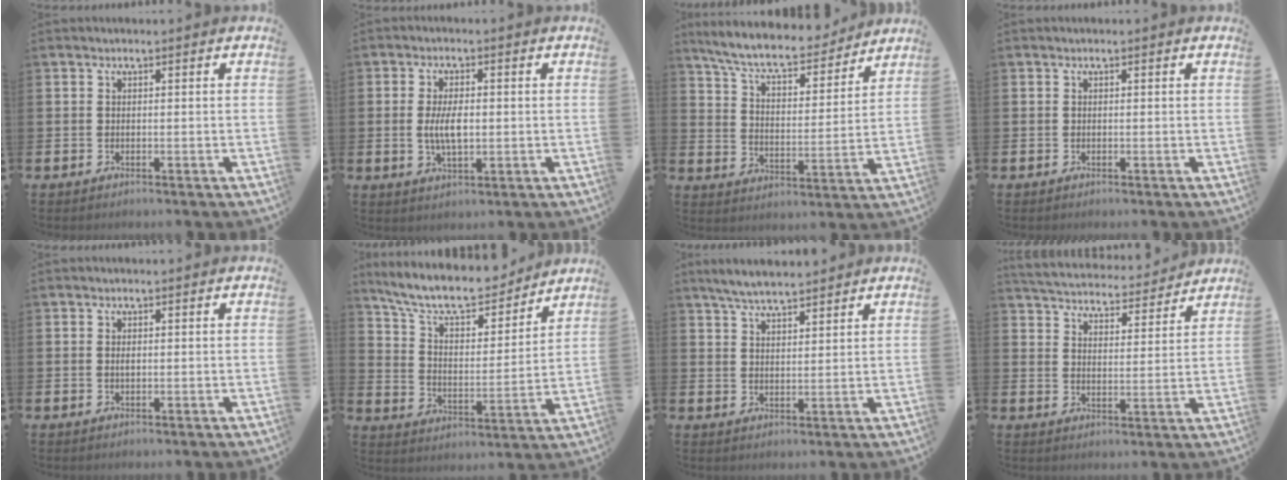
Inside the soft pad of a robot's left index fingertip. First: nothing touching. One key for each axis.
{"total": 4.8, "fx": 0.1, "fy": 2.2, "fz": 4.3, "tx": -0.078, "ty": -0.002, "tz": -0.004}
{"total": 8.5, "fx": 7.8, "fy": 1.5, "fz": 3.0, "tx": -0.086, "ty": -0.056, "tz": 0.134}
{"total": 0.0}
{"total": 0.6, "fx": 0.2, "fy": 0.2, "fz": 0.5, "tx": -0.008, "ty": -0.002, "tz": 0.003}
{"total": 10.4, "fx": 9.4, "fy": 2.7, "fz": 3.5, "tx": -0.097, "ty": -0.064, "tz": 0.162}
{"total": 5.1, "fx": 4.9, "fy": 0.7, "fz": 1.4, "tx": -0.037, "ty": -0.016, "tz": 0.089}
{"total": 5.2, "fx": 5.1, "fy": 0.8, "fz": 0.5, "tx": -0.027, "ty": -0.042, "tz": 0.086}